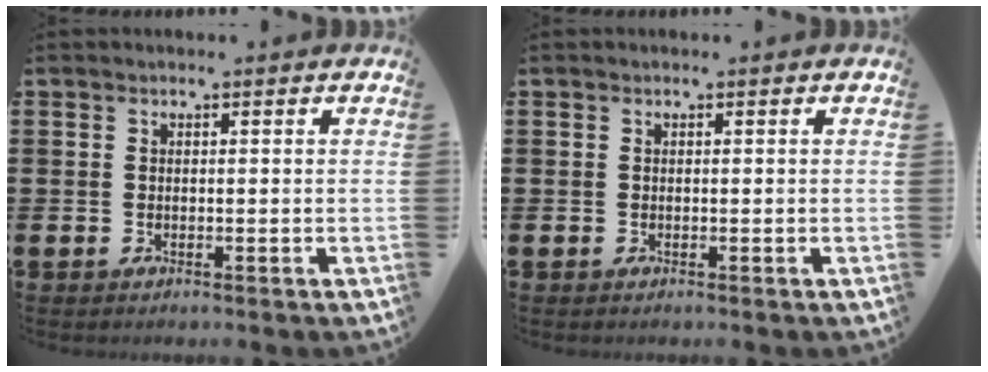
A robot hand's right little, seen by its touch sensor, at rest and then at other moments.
{"total": 0.0}